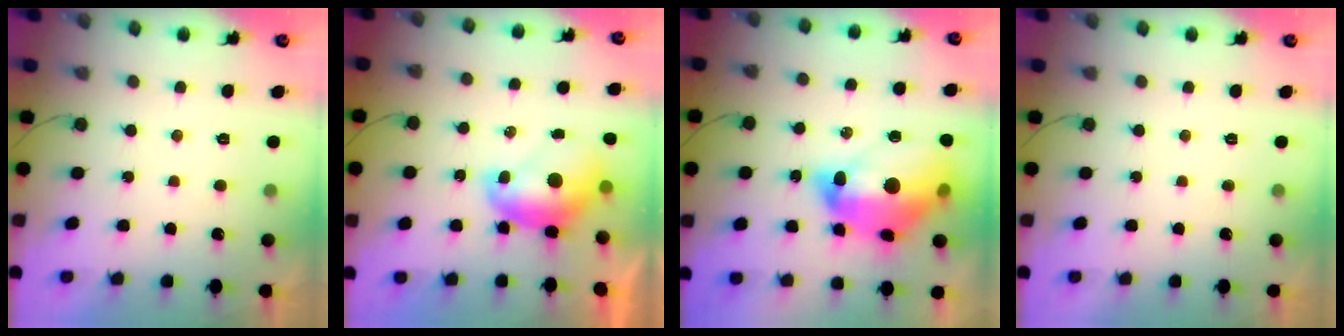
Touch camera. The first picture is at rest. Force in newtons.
{"total": 9.1, "press": 9.1, "slide": 0.8}
{"total": 20.7, "press": 20.6, "slide": 1.6}
{"total": 0.0}